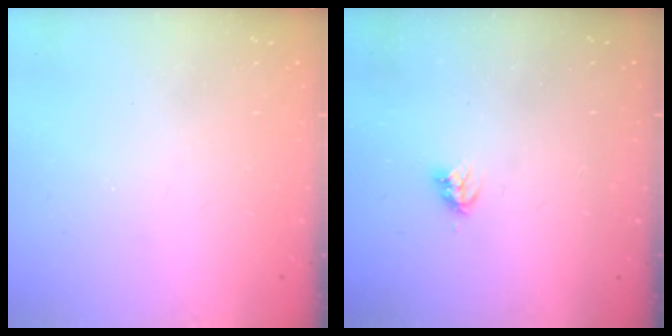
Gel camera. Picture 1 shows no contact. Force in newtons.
{"total": 3.5, "press": 3.5, "slide": 0.4}